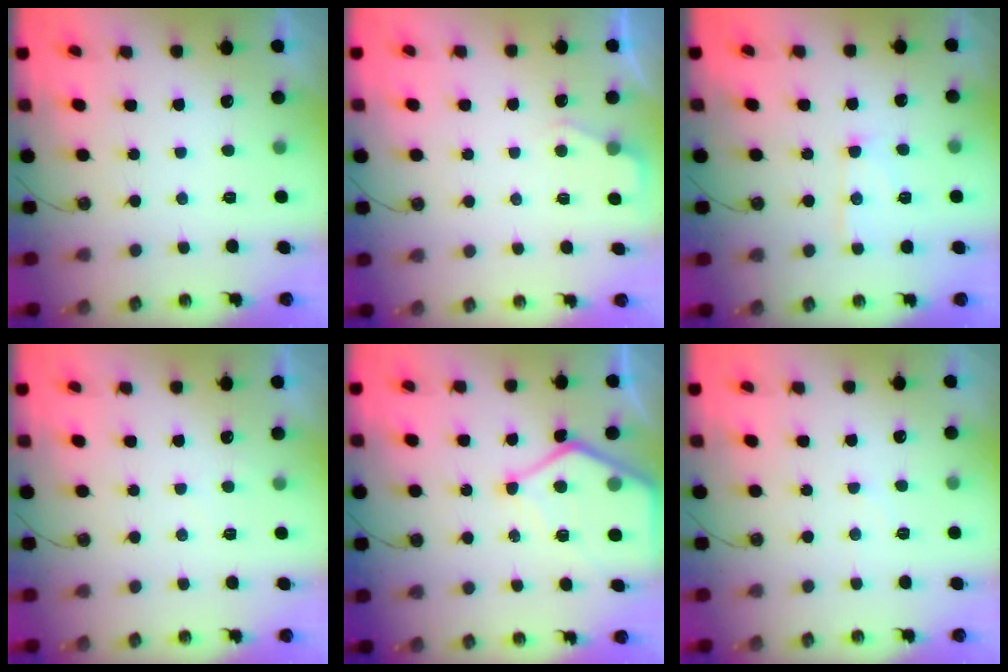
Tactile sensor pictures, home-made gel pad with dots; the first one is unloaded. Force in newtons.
{"total": 2.8, "press": 2.7, "slide": 0.5}
{"total": 9.1, "press": 9.1, "slide": 0.7}
{"total": 3.1, "press": 3.1, "slide": 0.3}
{"total": 10.9, "press": 10.9, "slide": 0.8}
{"total": 5.4, "press": 5.3, "slide": 0.6}